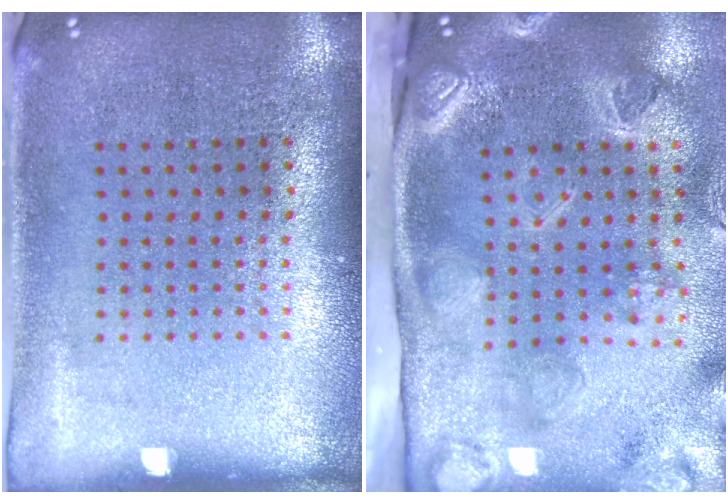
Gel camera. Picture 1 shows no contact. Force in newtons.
{"total": 4.4, "press": 3.1, "slide": 3.0}